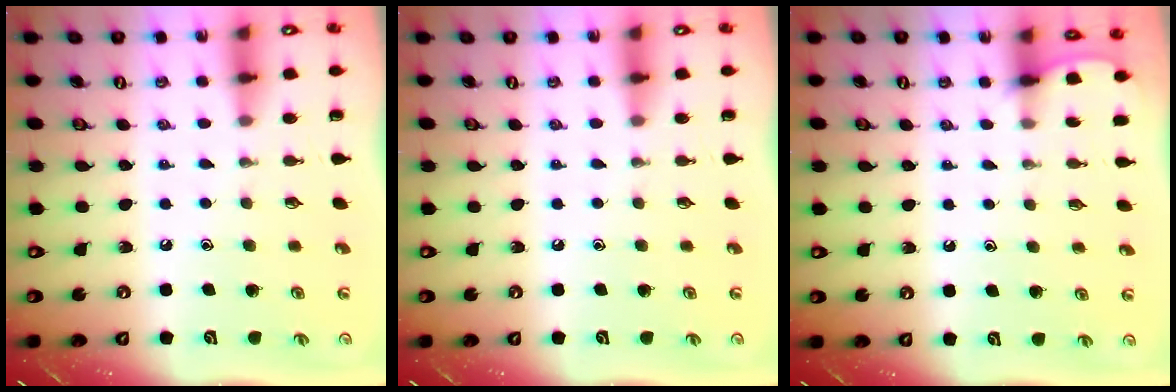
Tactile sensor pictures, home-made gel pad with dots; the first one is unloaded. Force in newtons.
{"total": 0.0}
{"total": 2.1, "press": 2.1, "slide": 0.3}